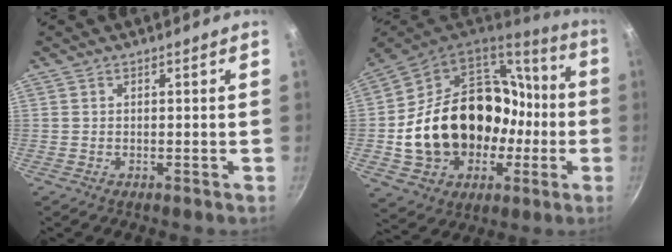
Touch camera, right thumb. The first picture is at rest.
{"total": 29.2, "force": [-2.6, 22.2, 18.8], "torque": [-0.296, 0.060, -0.009]}